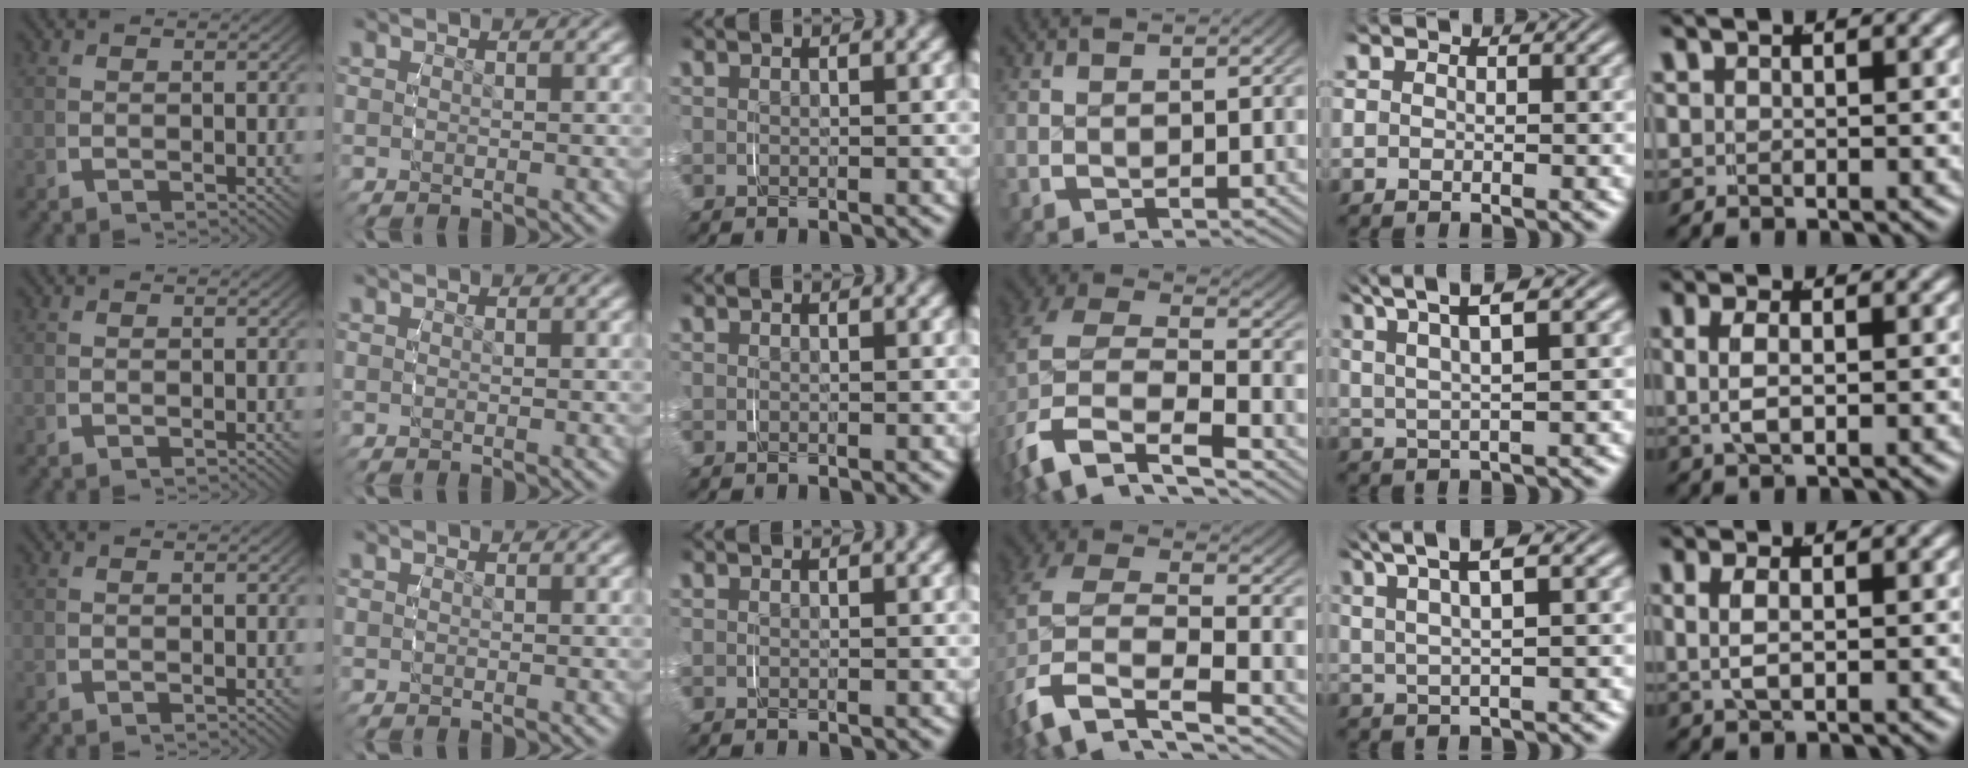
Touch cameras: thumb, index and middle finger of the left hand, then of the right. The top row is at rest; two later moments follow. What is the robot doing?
{"motion": "grasp_and_lifting", "object": "shirt"}